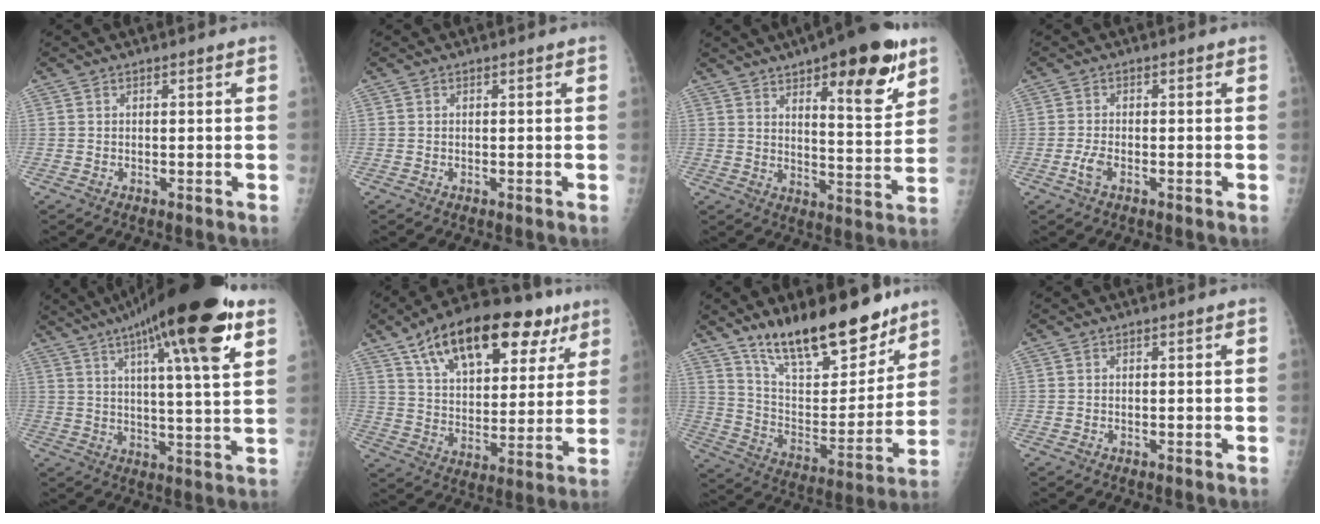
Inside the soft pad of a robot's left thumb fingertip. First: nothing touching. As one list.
[{"total": 0.0}, {"total": 18.3, "force": [10.2, 5.8, 14.0], "torque": [-0.163, -0.053, 0.147]}, {"total": 2.4, "force": [-1.1, 1.1, 1.9], "torque": [-0.044, 0.003, -0.023]}, {"total": 22.7, "force": [12.0, 4.0, 18.8], "torque": [-0.290, -0.016, 0.180]}, {"total": 25.1, "force": [14.0, 12.3, 16.8], "torque": [-0.228, -0.010, 0.224]}, {"total": 22.0, "force": [16.3, 8.0, 12.5], "torque": [-0.153, -0.093, 0.274]}, {"total": 0.0}]